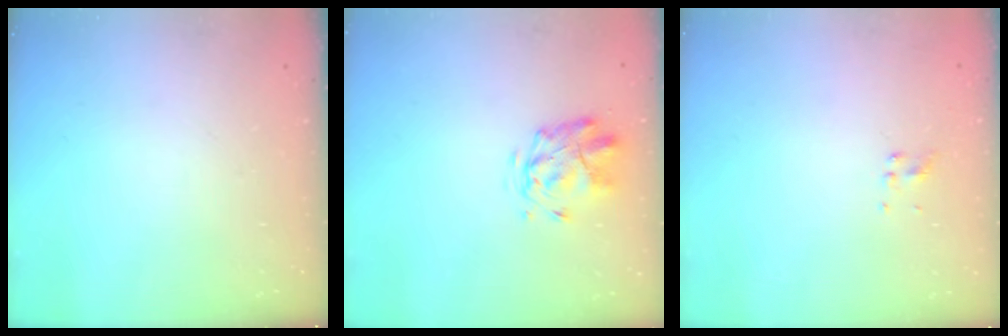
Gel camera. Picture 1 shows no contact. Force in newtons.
{"total": 2.9, "press": 2.5, "slide": 1.5}
{"total": 2.8, "press": 2.4, "slide": 1.5}